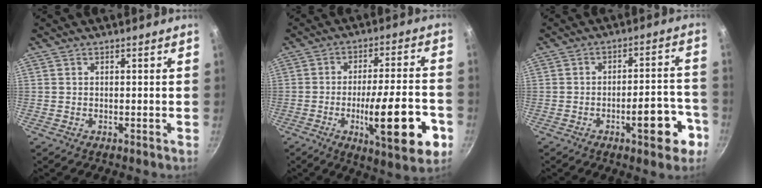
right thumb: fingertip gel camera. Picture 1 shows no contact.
{"total": 18.4, "force": [-6.1, 4.6, 16.7], "torque": [-0.230, 0.021, -0.085]}
{"total": 12.9, "force": [-5.4, 4.4, 10.9], "torque": [-0.115, 0.036, -0.071]}